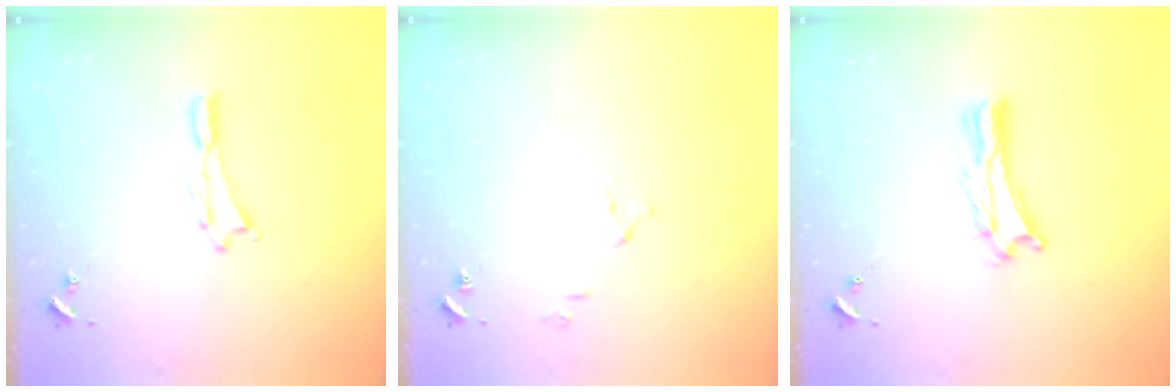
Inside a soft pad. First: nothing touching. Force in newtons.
{"total": 2.6, "press": 2.6, "slide": 0.3}
{"total": 1.3, "press": 1.3, "slide": 0.3}